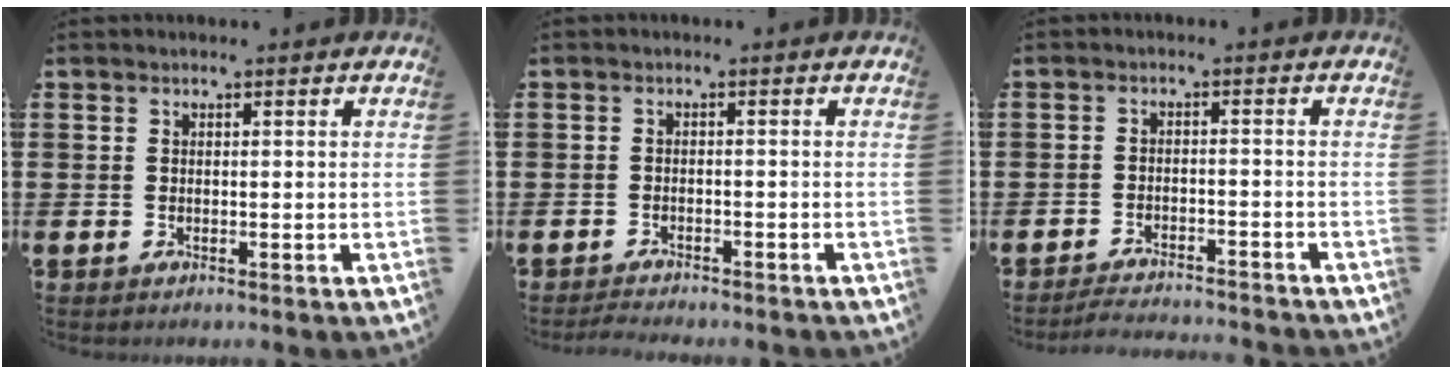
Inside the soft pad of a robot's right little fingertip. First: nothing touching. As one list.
[{"total": 1.4, "force": [-1.4, 0.0, 0.1], "torque": [-0.006, 0.002, -0.029]}, {"total": 2.6, "force": [-2.6, -0.1, 0.1], "torque": [-0.004, 0.004, -0.054]}]